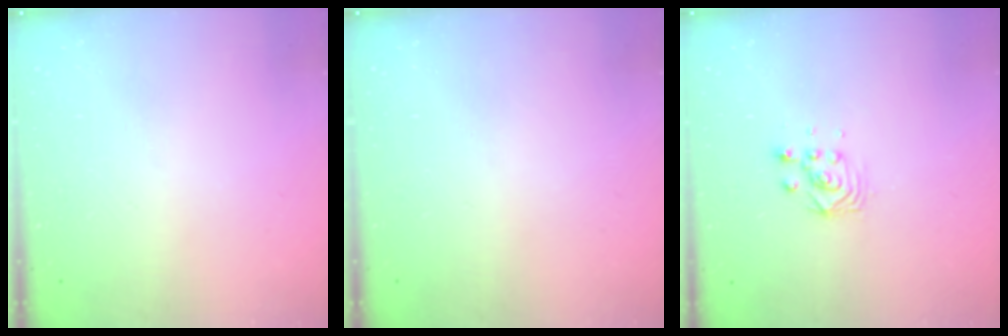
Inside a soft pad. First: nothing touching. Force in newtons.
{"total": 0.0}
{"total": 3.0, "press": 2.9, "slide": 0.3}